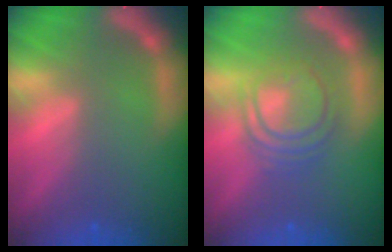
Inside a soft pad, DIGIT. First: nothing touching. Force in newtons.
{"total": 6.0}